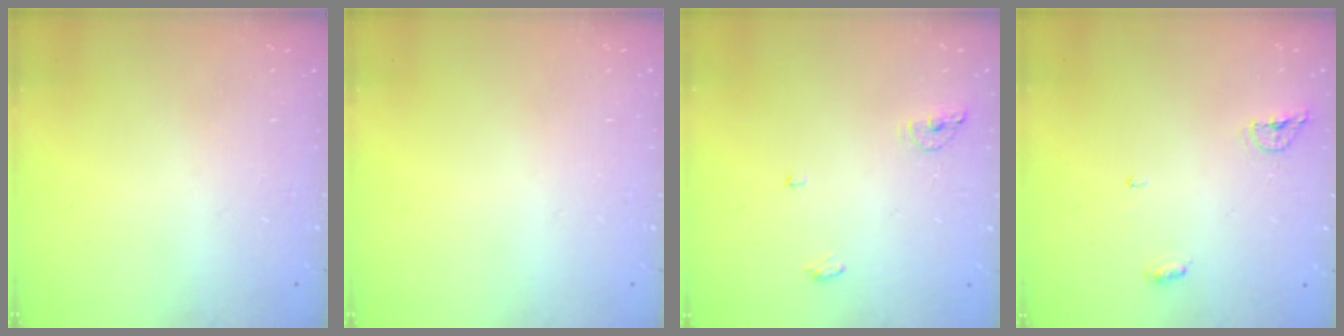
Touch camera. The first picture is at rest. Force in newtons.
{"total": 0.0}
{"total": 5.7, "press": 5.7, "slide": 0.9}
{"total": 4.8, "press": 4.7, "slide": 1.1}